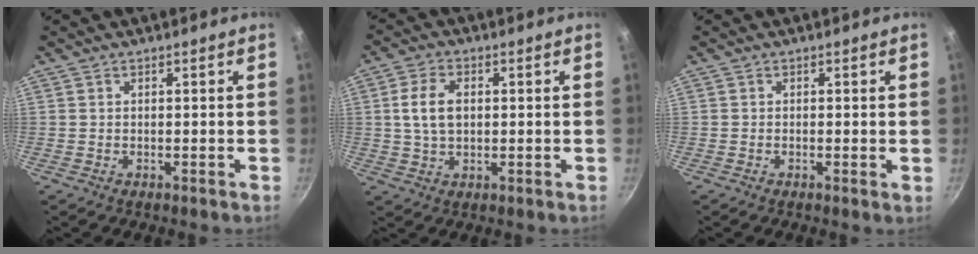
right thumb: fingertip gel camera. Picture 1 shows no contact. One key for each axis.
{"total": 6.8, "fx": 0.8, "fy": 4.3, "fz": 5.2, "tx": -0.090, "ty": 0.008, "tz": 0.014}
{"total": 0.5, "fx": 0.0, "fy": 0.0, "fz": 0.5, "tx": -0.008, "ty": -0.003, "tz": -0.003}